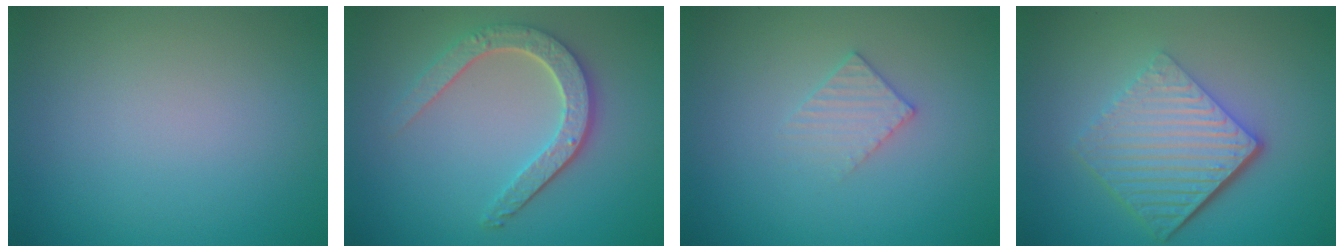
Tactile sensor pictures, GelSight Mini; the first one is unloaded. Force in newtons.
{"total": 4.5, "press": 3.6, "slide": 2.7}
{"total": 1.9, "press": 1.9, "slide": 0.2}
{"total": 7.0, "press": 4.5, "slide": 5.3}